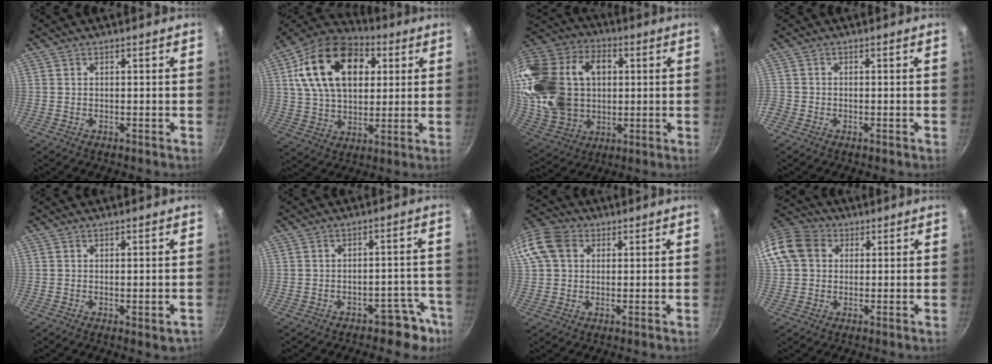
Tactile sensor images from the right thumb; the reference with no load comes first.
{"total": 22.5, "force": [6.5, 14.6, 15.8], "torque": [-0.251, 0.004, 0.102]}
{"total": 28.9, "force": [3.8, 21.0, 19.5], "torque": [-0.383, 0.023, 0.079]}
{"total": 1.4, "force": [-0.8, 1.0, 0.4], "torque": [-0.015, 0.002, -0.020]}
{"total": 2.1, "force": [-0.4, 0.7, 2.0], "torque": [-0.027, -0.008, -0.005]}
{"total": 6.2, "force": [-4.1, 3.8, 2.8], "torque": [0.019, 0.060, -0.032]}
{"total": 12.3, "force": [3.2, 9.8, 6.7], "torque": [-0.136, 0.025, 0.046]}
{"total": 11.0, "force": [2.4, 9.1, 5.7], "torque": [-0.092, 0.022, 0.028]}